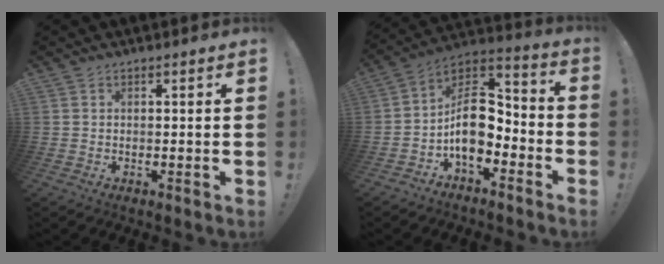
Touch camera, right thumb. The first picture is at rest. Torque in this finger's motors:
{"motor_torque": [2.56, 1.59, 1.80, -0.96, 0.53]}